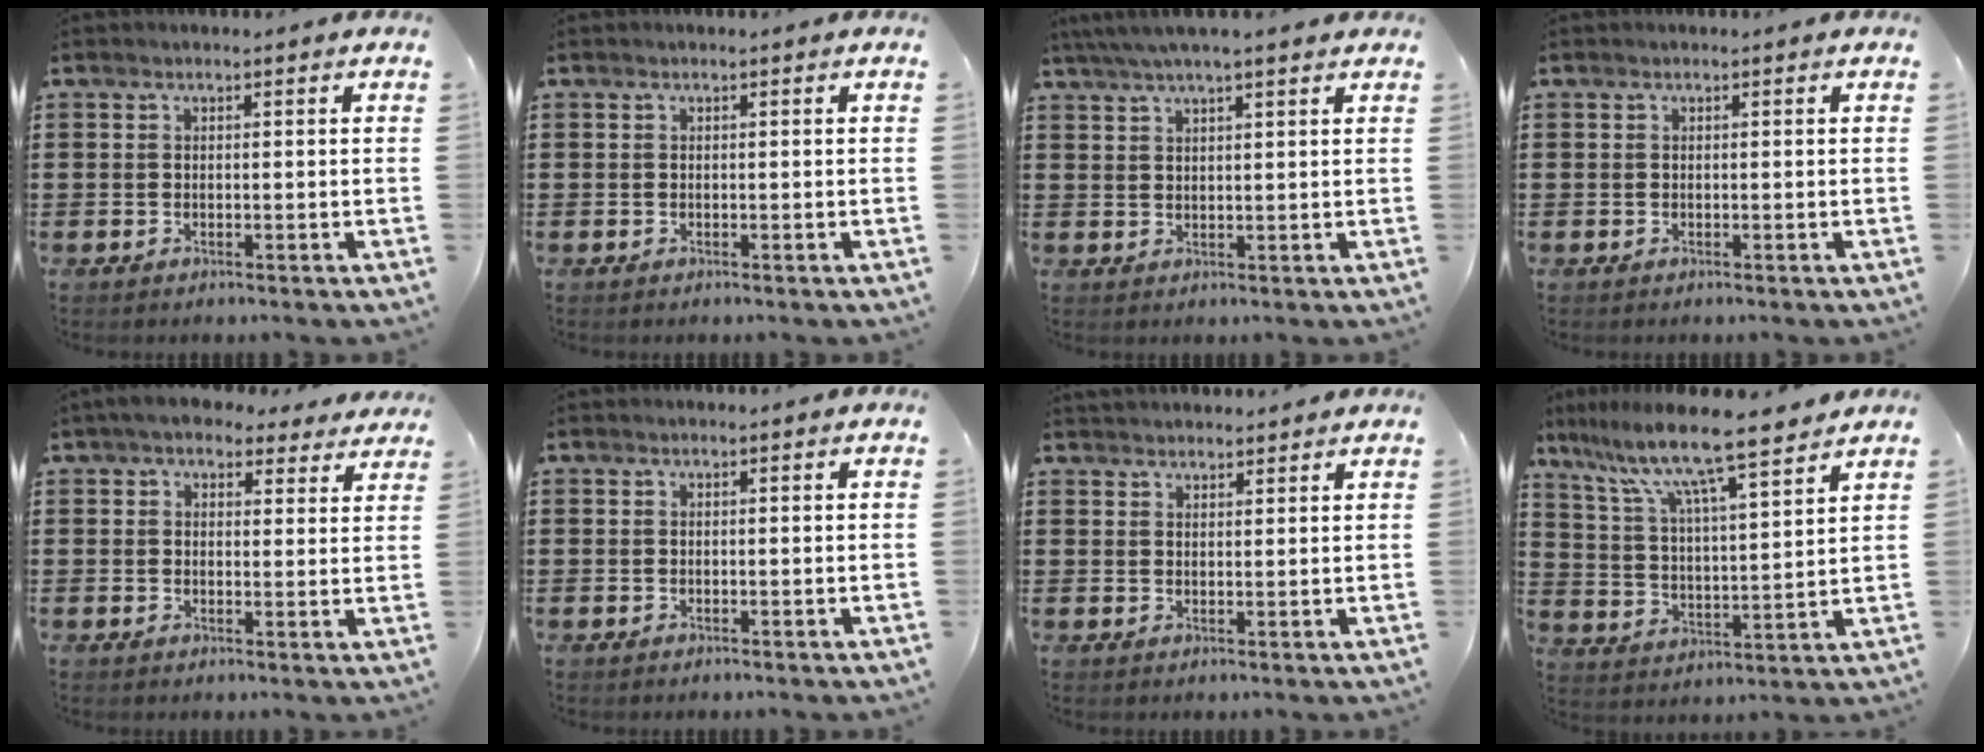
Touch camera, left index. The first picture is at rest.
{"total": 0.0}
{"total": 3.7, "force": [3.0, 0.3, 2.2], "torque": [-0.049, 0.000, 0.053]}
{"total": 0.0}
{"total": 4.7, "force": [4.0, 1.8, 1.6], "torque": [-0.045, -0.003, 0.076]}
{"total": 0.0}
{"total": 2.1, "force": [2.1, 0.2, -0.2], "torque": [-0.001, 0.000, 0.040]}
{"total": 10.4, "force": [8.8, 0.2, 5.6], "torque": [-0.138, -0.049, 0.149]}